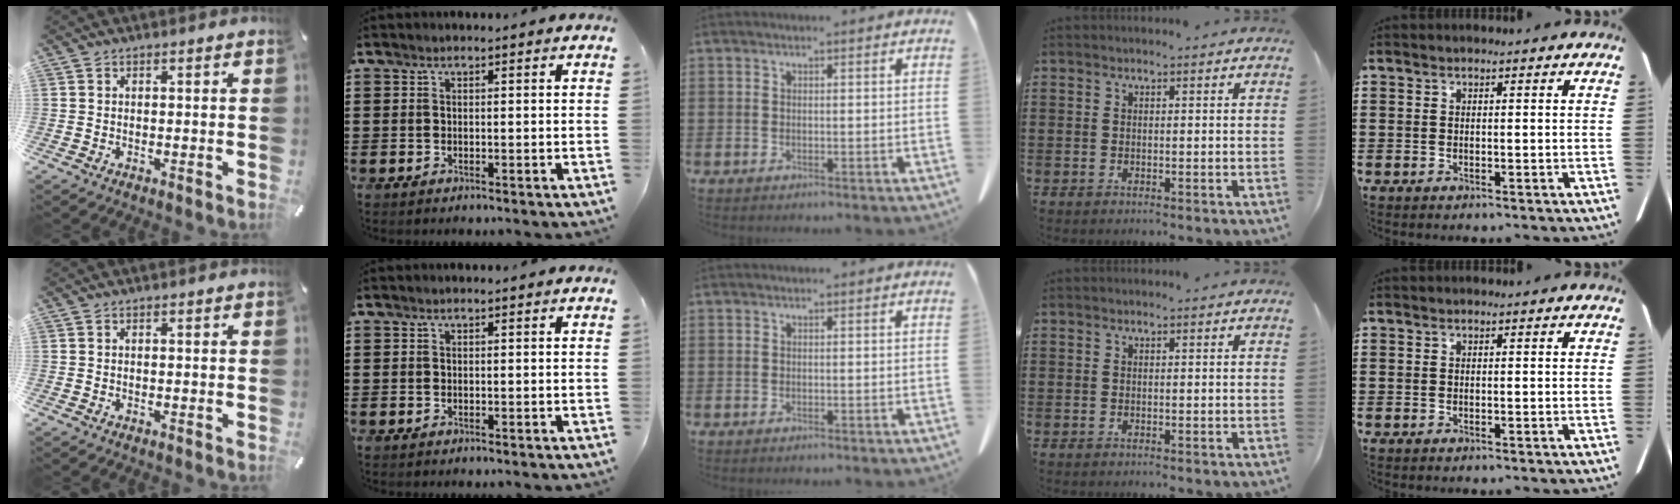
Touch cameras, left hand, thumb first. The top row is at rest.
{}